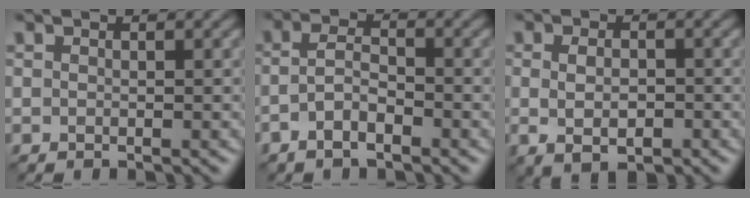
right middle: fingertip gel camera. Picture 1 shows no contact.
{"total": 2.9, "force": [-1.8, 0.9, 2.1], "torque": [-0.043, 0.009, -0.039]}
{"total": 2.7, "force": [-0.5, 1.4, 2.3], "torque": [-0.043, -0.004, -0.003]}